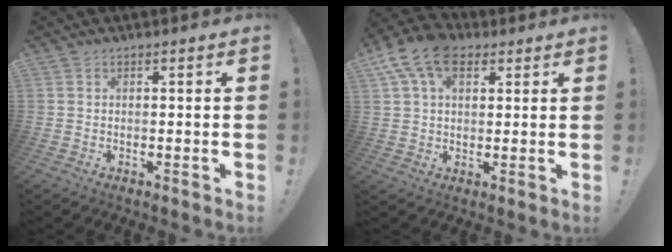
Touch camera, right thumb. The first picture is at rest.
{"total": 12.4, "force": [5.6, 7.9, 7.8], "torque": [-0.138, -0.011, 0.106]}